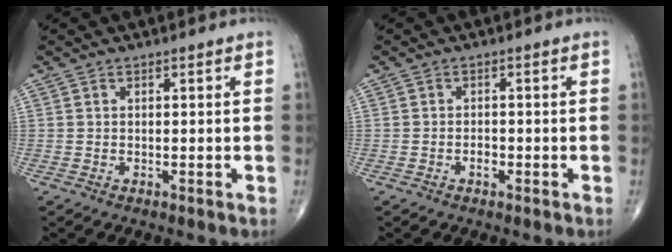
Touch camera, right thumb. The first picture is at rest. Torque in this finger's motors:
{"motor_torque": [0.80, 0.95, 0.00, 0.10, 0.01]}